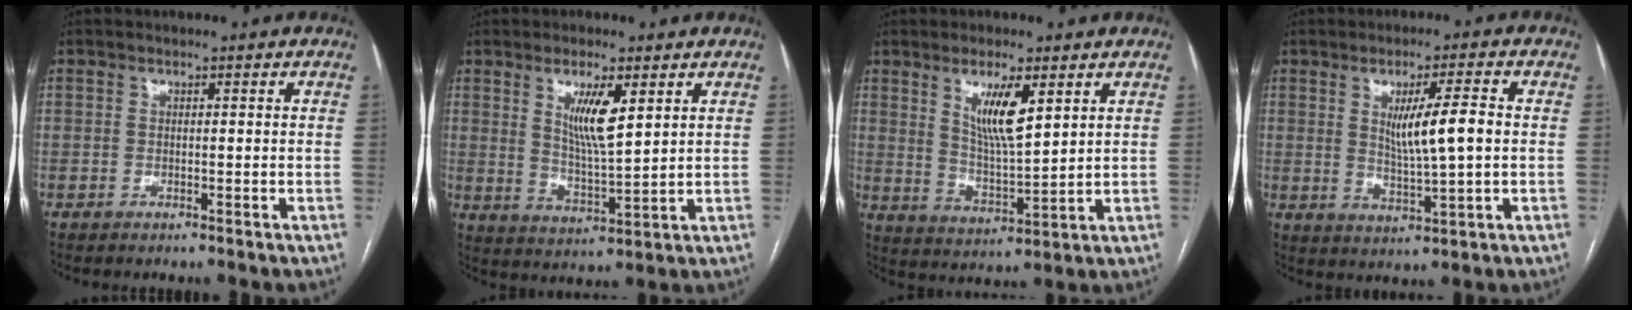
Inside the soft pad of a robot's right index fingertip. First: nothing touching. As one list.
[{"total": 7.5, "force": [3.2, 1.2, 6.6], "torque": [-0.124, -0.010, 0.061]}, {"total": 8.2, "force": [3.9, 1.5, 7.1], "torque": [-0.133, -0.011, 0.076]}, {"total": 7.6, "force": [1.0, 0.4, 7.5], "torque": [-0.127, -0.005, 0.020]}]